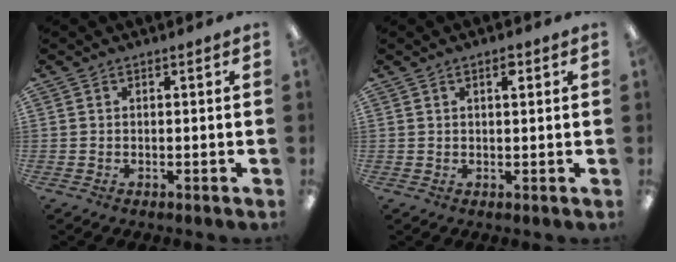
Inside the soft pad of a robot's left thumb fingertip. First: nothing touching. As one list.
[{"total": 2.4, "force": [1.4, 0.8, 1.8], "torque": [-0.023, -0.003, 0.019]}]